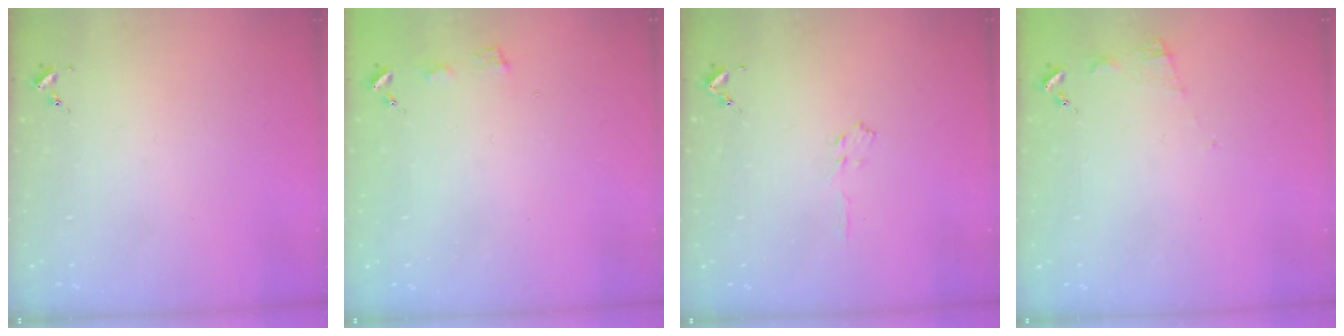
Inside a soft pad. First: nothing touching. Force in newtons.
{"total": 3.9, "press": 3.9, "slide": 0.4}
{"total": 3.2, "press": 3.1, "slide": 0.4}
{"total": 6.7, "press": 6.7, "slide": 0.5}